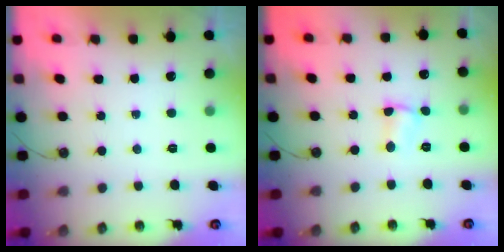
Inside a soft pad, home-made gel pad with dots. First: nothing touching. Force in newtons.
{"total": 3.9, "press": 2.5, "slide": 2.9}